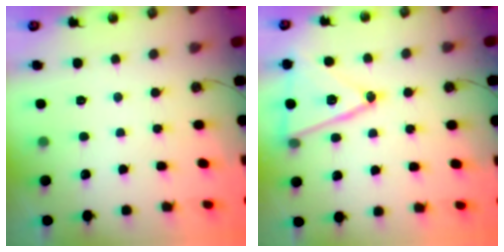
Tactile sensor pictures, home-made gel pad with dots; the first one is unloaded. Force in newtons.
{"total": 16.6, "press": 16.3, "slide": 3.3}